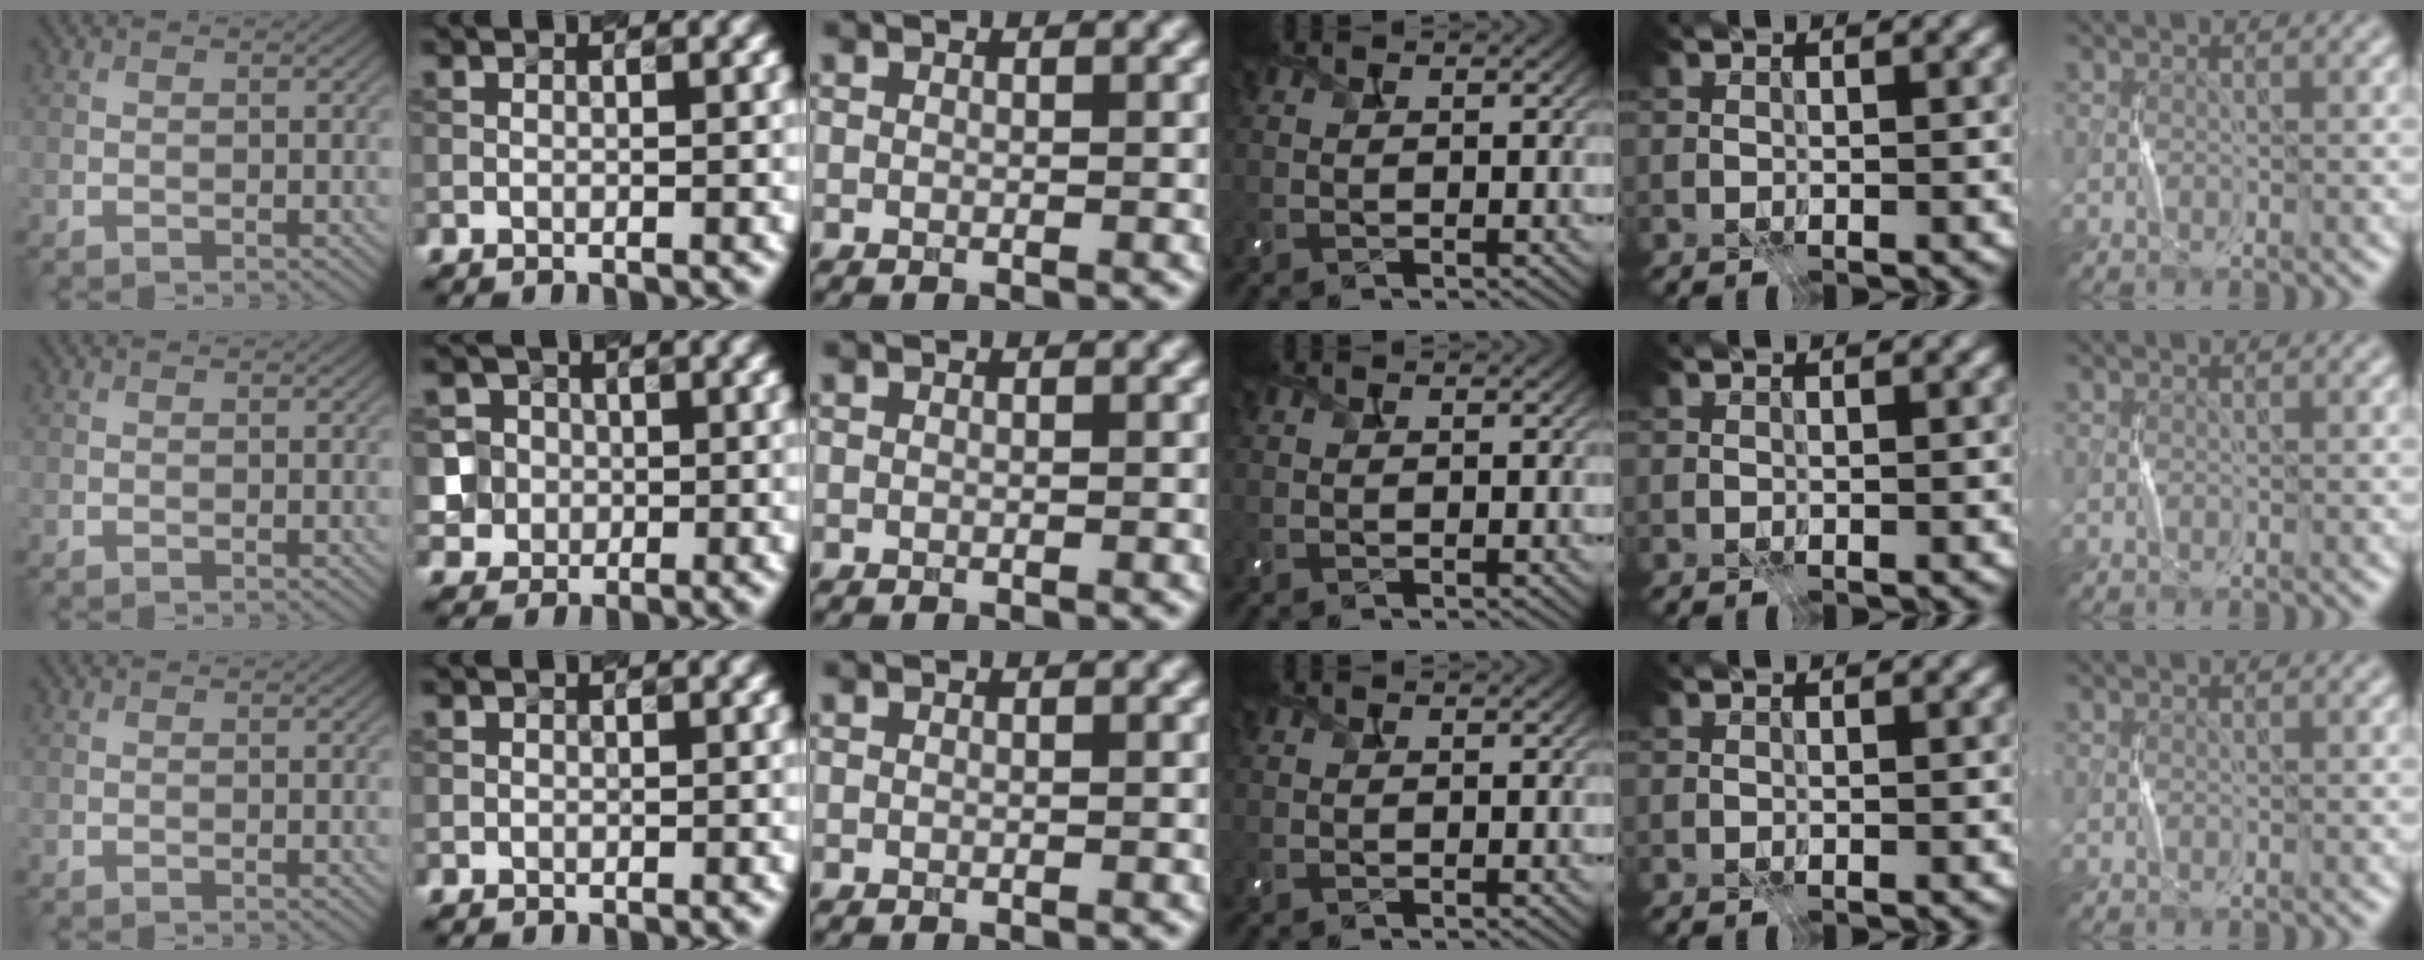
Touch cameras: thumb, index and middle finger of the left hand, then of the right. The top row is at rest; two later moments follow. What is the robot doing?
{"motion": "press", "object": "camera"}